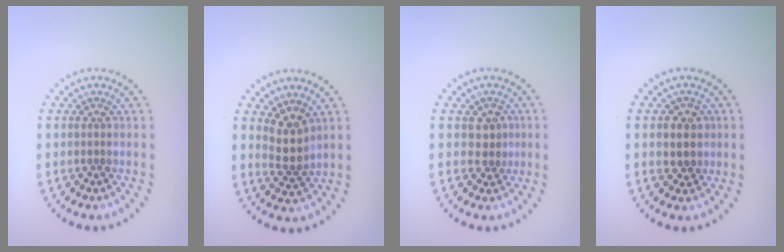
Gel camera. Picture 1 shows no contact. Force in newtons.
{"total": 2.5, "press": 2.1, "slide": 1.5}
{"total": 1.7, "press": 1.5, "slide": 0.8}
{"total": 2.6, "press": 2.4, "slide": 0.8}